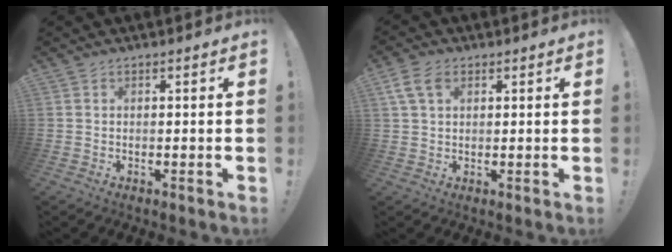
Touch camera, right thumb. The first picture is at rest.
{"total": 6.7, "force": [2.8, 4.3, 4.4], "torque": [-0.084, 0.001, 0.056]}